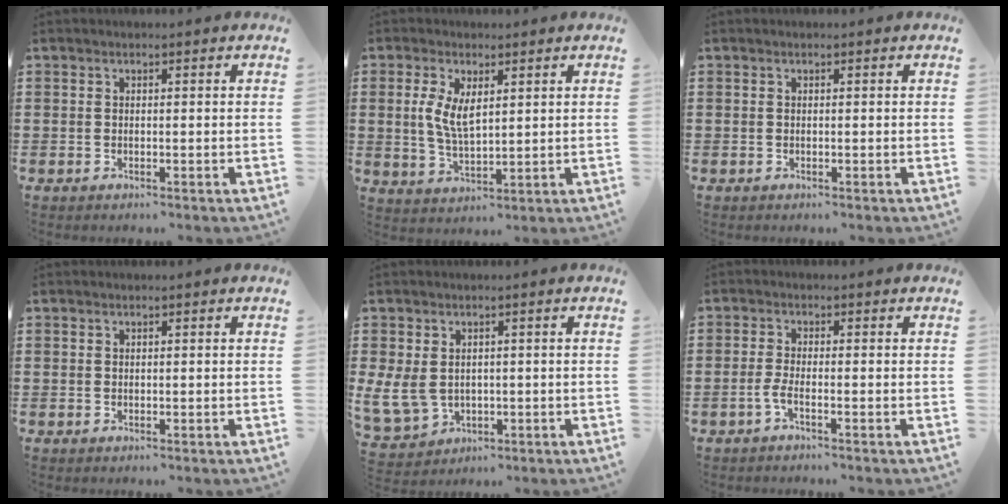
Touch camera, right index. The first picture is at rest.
{"total": 5.5, "force": [1.3, 2.4, 4.7], "torque": [-0.104, 0.002, 0.022]}
{"total": 0.0}
{"total": 0.0}
{"total": 4.8, "force": [0.2, 4.2, 2.4], "torque": [-0.078, 0.001, 0.003]}
{"total": 2.1, "force": [-1.2, 0.1, 1.7], "torque": [-0.040, -0.005, -0.023]}